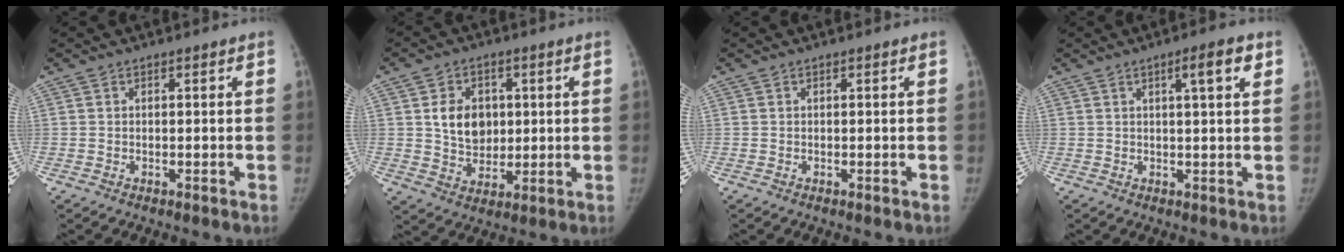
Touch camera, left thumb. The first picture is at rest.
{"total": 9.1, "force": [1.8, 7.2, 5.3], "torque": [-0.047, -0.008, 0.036]}
{"total": 0.0}
{"total": 4.7, "force": [2.1, 0.6, 4.2], "torque": [-0.056, 0.000, 0.029]}